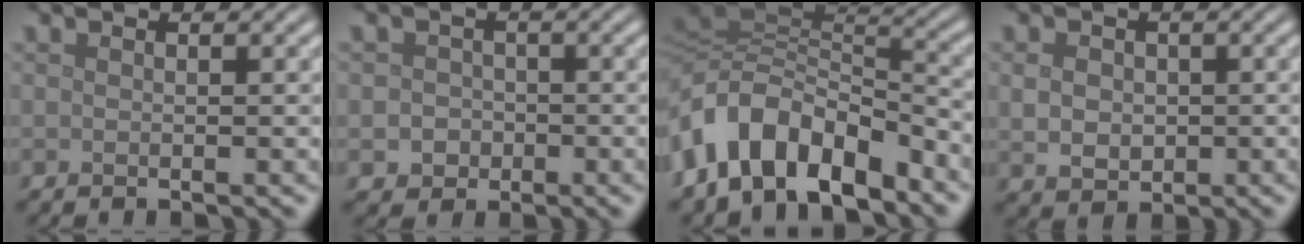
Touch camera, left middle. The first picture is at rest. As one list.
[{"total": 2.3, "force": [-0.7, 2.1, 0.6], "torque": [0.005, -0.001, -0.018]}, {"total": 10.3, "force": [-5.1, 5.9, 6.7], "torque": [-0.115, 0.009, -0.101]}, {"total": 3.0, "force": [0.0, 2.5, 1.7], "torque": [-0.038, -0.005, 0.001]}]